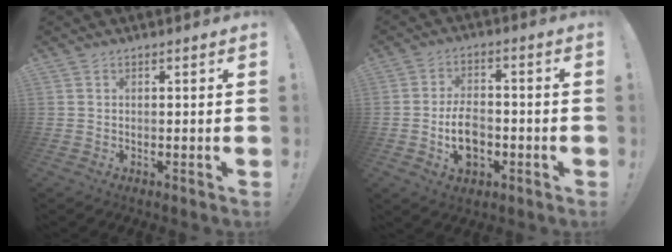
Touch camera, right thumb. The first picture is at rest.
{"total": 9.7, "force": [-2.7, 6.6, 6.6], "torque": [-0.098, 0.010, -0.046]}